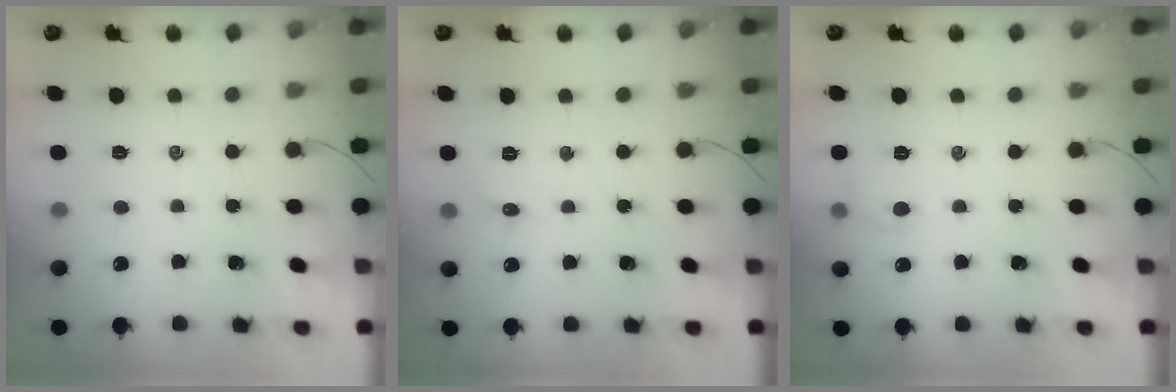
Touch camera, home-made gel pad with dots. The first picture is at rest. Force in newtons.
{"total": 3.8, "press": 3.6, "slide": 1.3}
{"total": 5.3, "press": 5.1, "slide": 1.5}